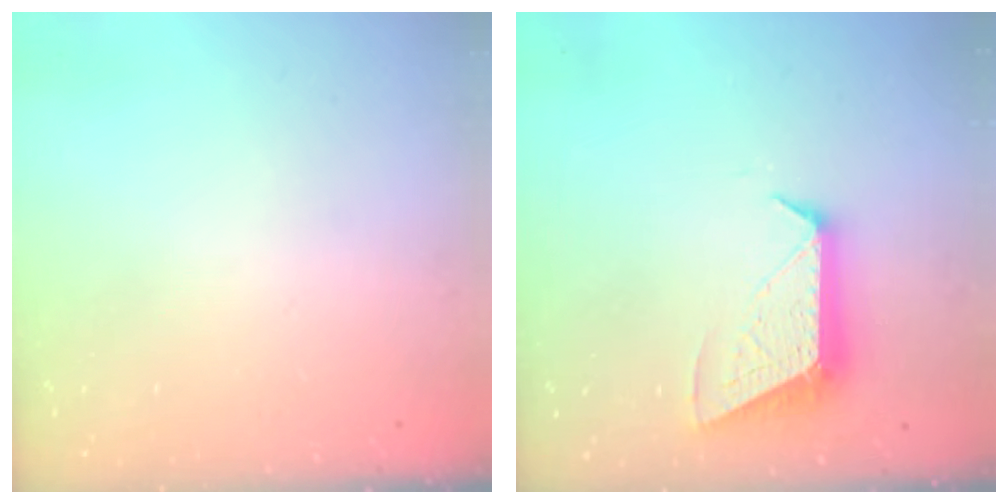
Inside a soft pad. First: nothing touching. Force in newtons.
{"total": 10.1, "press": 10.1, "slide": 0.7}